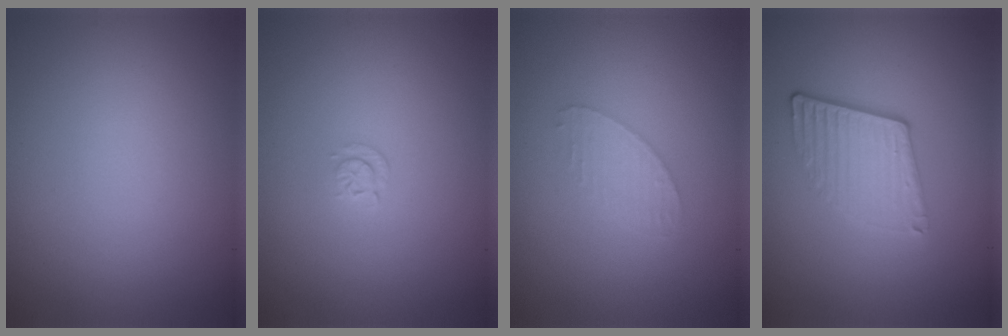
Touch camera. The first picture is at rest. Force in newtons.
{"total": 0.9, "press": 0.6, "slide": 0.6}
{"total": 1.6, "press": 1.6, "slide": 0.1}
{"total": 4.1, "press": 2.7, "slide": 3.1}